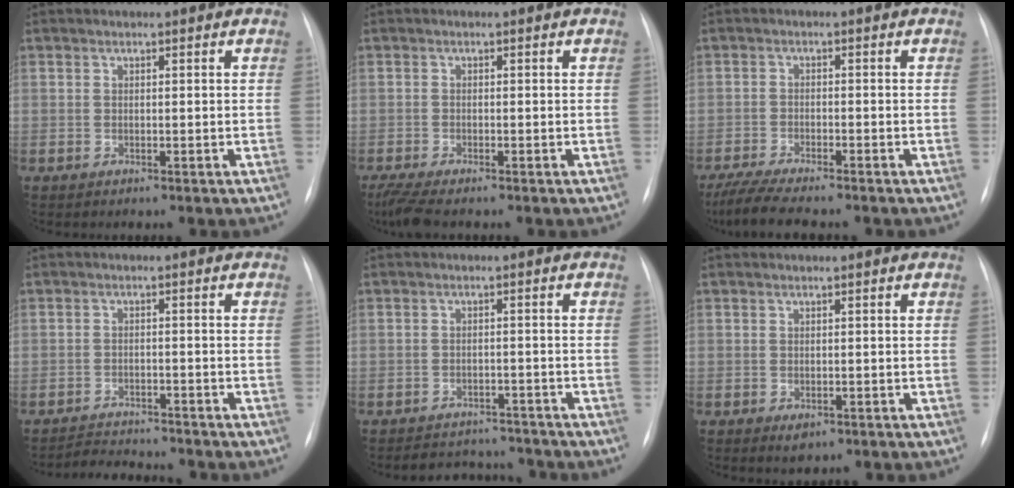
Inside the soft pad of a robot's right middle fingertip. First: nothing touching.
{"total": 4.0, "force": [-3.2, 0.4, 2.3], "torque": [-0.053, -0.014, -0.054]}
{"total": 8.0, "force": [-6.7, 0.7, 4.2], "torque": [-0.074, -0.021, -0.112]}
{"total": 4.6, "force": [-4.6, 0.1, 0.4], "torque": [-0.009, -0.011, -0.074]}
{"total": 6.6, "force": [-6.2, 2.0, 0.4], "torque": [0.000, 0.009, -0.083]}
{"total": 1.5, "force": [-0.7, 0.9, 1.0], "torque": [-0.014, -0.002, -0.002]}